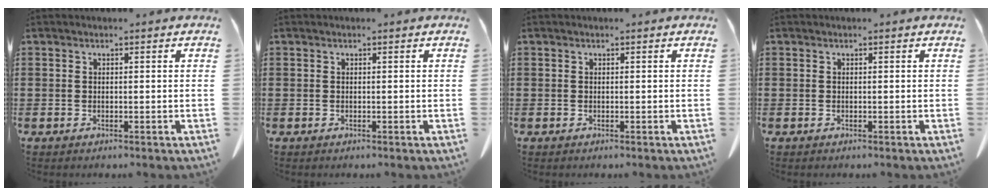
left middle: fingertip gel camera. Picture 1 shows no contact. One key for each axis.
{"total": 0.0}
{"total": 0.0}
{"total": 0.0}